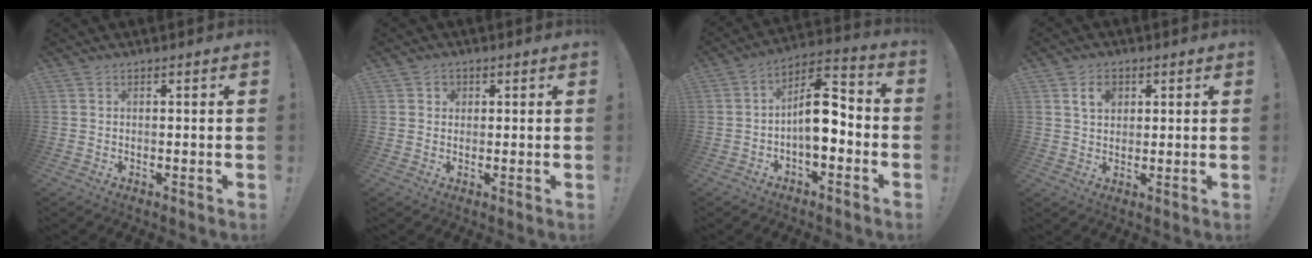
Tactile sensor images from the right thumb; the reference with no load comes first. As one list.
[{"total": 1.9, "force": [0.6, 1.8, 0.4], "torque": [-0.006, -0.002, 0.011]}, {"total": 12.4, "force": [-2.0, 6.2, 10.6], "torque": [-0.162, 0.018, -0.034]}, {"total": 5.7, "force": [2.3, 4.1, 3.2], "torque": [-0.043, 0.001, 0.039]}]